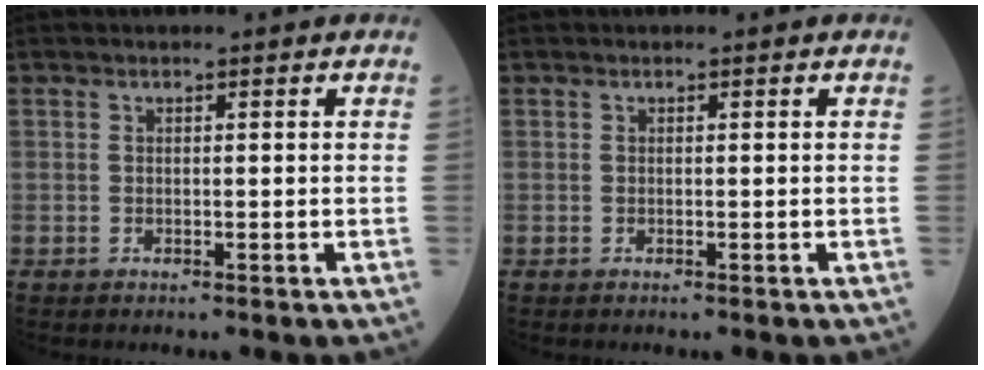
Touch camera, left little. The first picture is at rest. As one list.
[{"total": 0.0}]